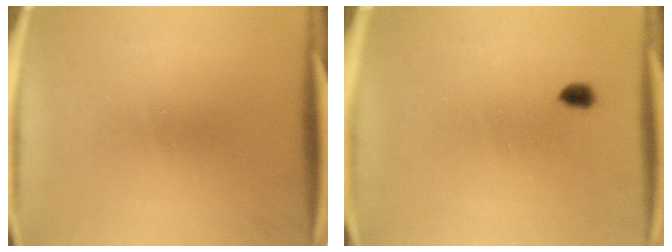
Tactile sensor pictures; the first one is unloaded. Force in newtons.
{"total": 2.1}